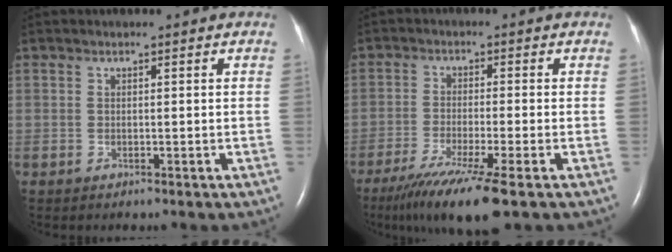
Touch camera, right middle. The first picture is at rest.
{"total": 10.4, "force": [-6.8, -0.5, 7.8], "torque": [-0.136, -0.032, -0.112]}